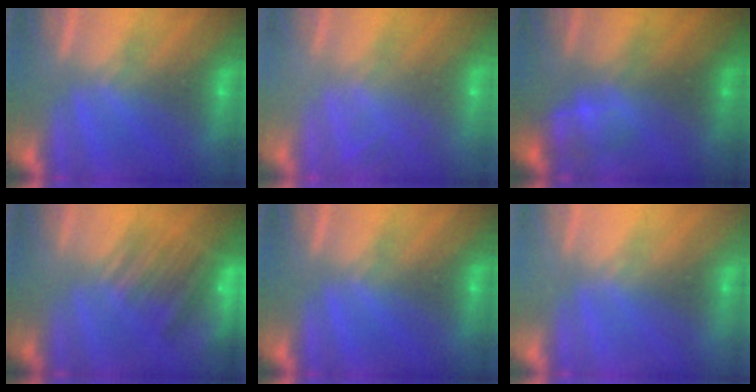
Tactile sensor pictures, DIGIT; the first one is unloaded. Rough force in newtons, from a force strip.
{"total": 2.0}
{"total": 2.3}
{"total": 5.9}
{"total": 0.0}
{"total": 1.8}